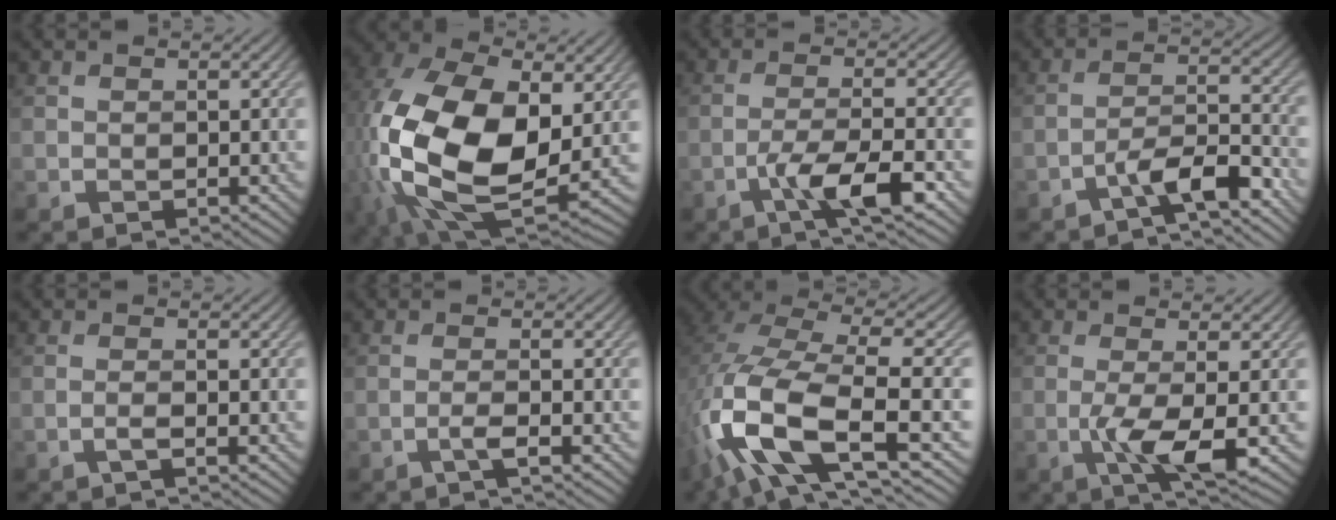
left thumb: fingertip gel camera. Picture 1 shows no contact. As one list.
[{"total": 19.8, "force": [0.0, 12.5, 15.4], "torque": [-0.350, -0.045, 0.029]}, {"total": 6.5, "force": [-3.5, 1.1, 5.3], "torque": [-0.095, 0.010, -0.070]}, {"total": 6.6, "force": [-4.5, 1.4, 4.6], "torque": [-0.082, 0.012, -0.085]}, {"total": 1.1, "force": [-0.5, 0.0, 1.0], "torque": [-0.022, 0.008, -0.018]}, {"total": 1.7, "force": [-0.8, 0.1, 1.5], "torque": [-0.031, 0.010, -0.026]}, {"total": 15.1, "force": [-4.5, 6.4, 12.9], "torque": [-0.300, -0.012, -0.079]}, {"total": 5.2, "force": [-1.0, 1.0, 5.0], "torque": [-0.099, -0.001, -0.021]}]